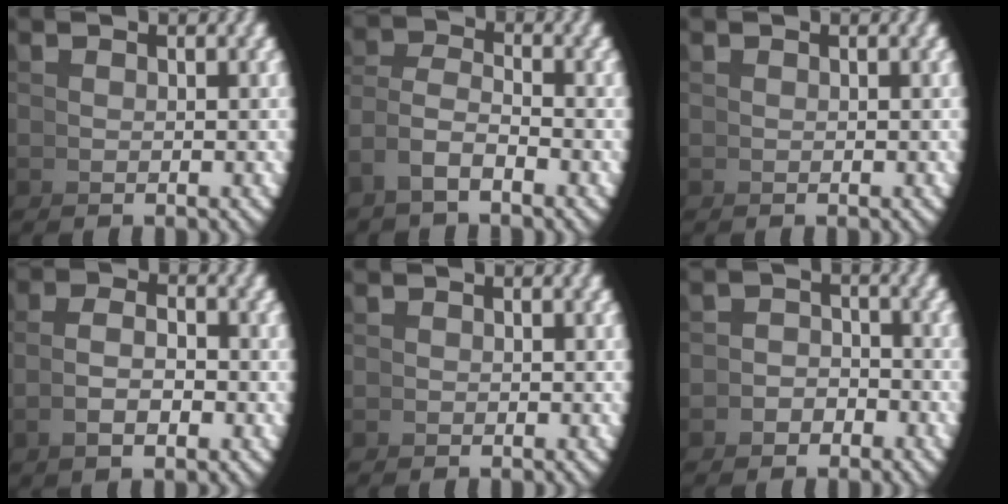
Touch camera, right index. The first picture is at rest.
{"total": 3.0, "force": [-1.3, 1.8, 2.0], "torque": [-0.048, -0.011, -0.020]}
{"total": 0.0}
{"total": 2.5, "force": [-0.4, 0.7, 2.3], "torque": [-0.035, 0.000, -0.006]}
{"total": 0.0}
{"total": 2.0, "force": [-2.0, 0.5, -0.2], "torque": [0.022, -0.002, -0.037]}